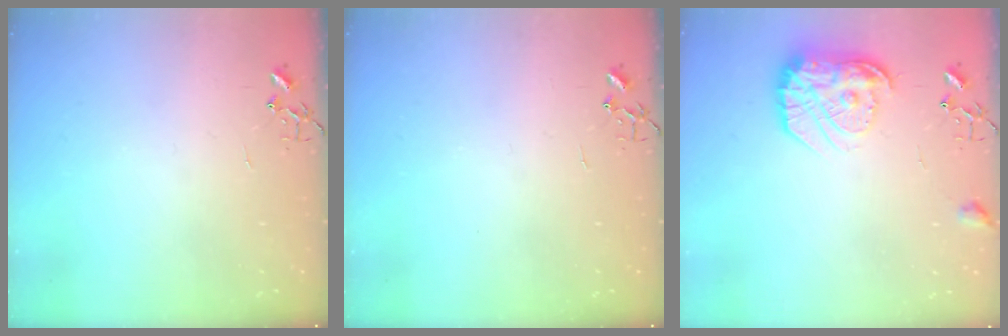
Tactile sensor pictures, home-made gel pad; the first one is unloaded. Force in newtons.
{"total": 0.0}
{"total": 16.2, "press": 16.2, "slide": 1.2}